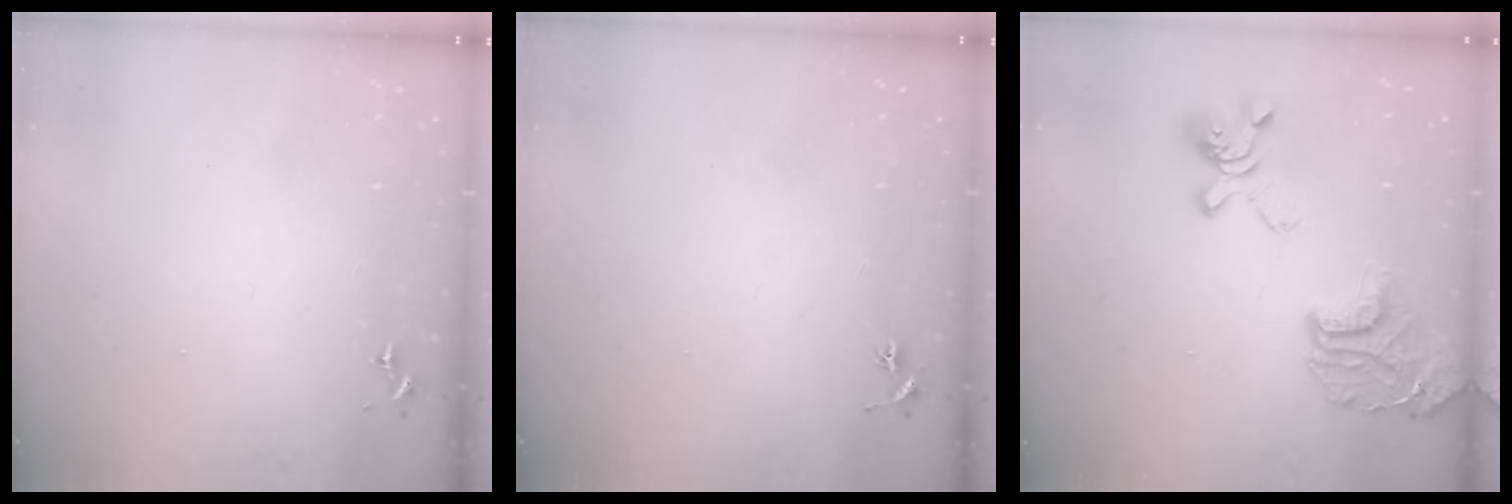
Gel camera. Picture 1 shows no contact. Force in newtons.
{"total": 3.0, "press": 3.0, "slide": 0.3}
{"total": 20.9, "press": 20.8, "slide": 2.0}